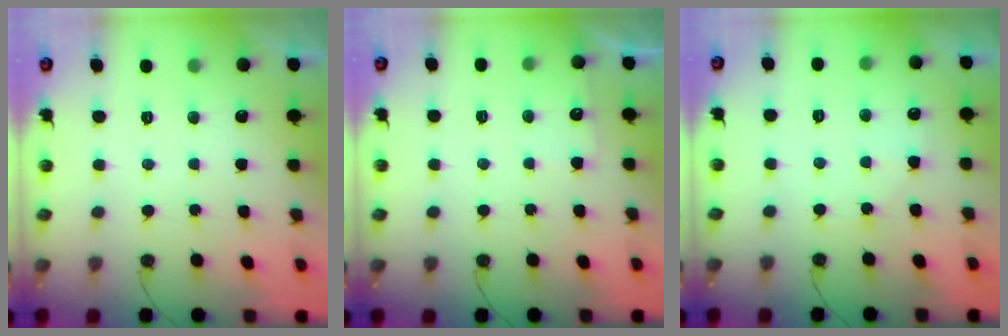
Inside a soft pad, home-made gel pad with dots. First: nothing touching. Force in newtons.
{"total": 4.3, "press": 4.3, "slide": 0.4}
{"total": 4.2, "press": 4.1, "slide": 0.5}